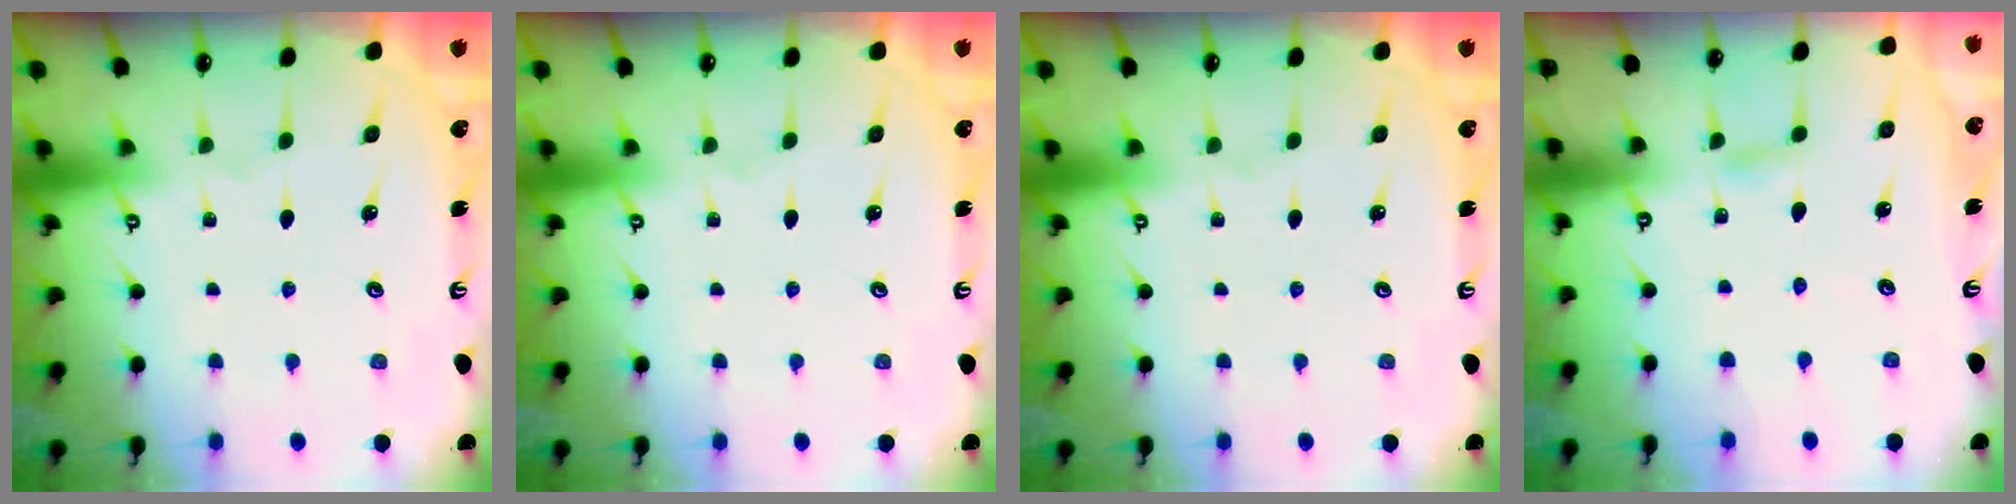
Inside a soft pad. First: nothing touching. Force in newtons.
{"total": 0.0}
{"total": 0.0}
{"total": 3.7, "press": 3.6, "slide": 0.5}